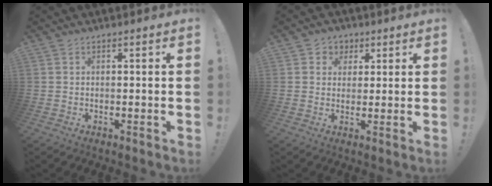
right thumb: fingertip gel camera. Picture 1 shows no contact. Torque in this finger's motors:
{"motor_torque": [-0.11, 0.25, 0.17, 0.01, 0.00]}